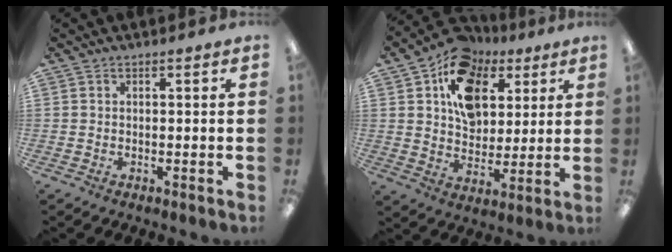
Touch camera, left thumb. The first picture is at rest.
{"total": 14.5, "force": [7.2, 10.4, 7.0], "torque": [-0.116, -0.033, 0.132]}